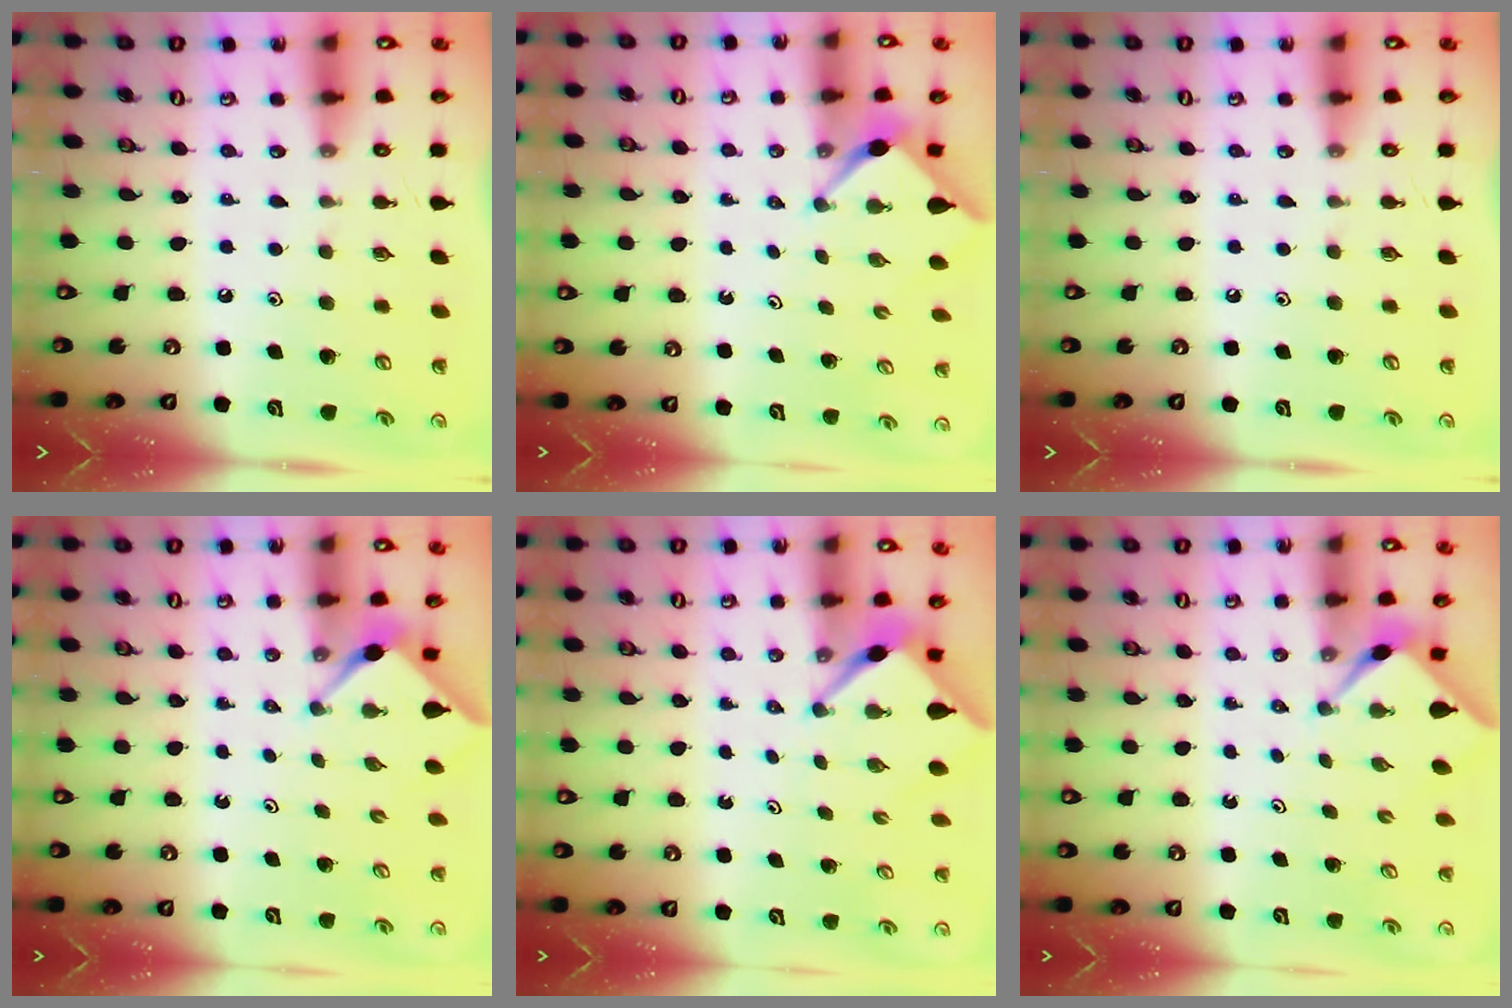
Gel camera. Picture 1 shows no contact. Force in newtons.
{"total": 2.5, "press": 2.5, "slide": 0.3}
{"total": 0.0}
{"total": 2.9, "press": 2.9, "slide": 0.4}
{"total": 3.0, "press": 3.0, "slide": 0.3}
{"total": 2.4, "press": 2.4, "slide": 0.1}